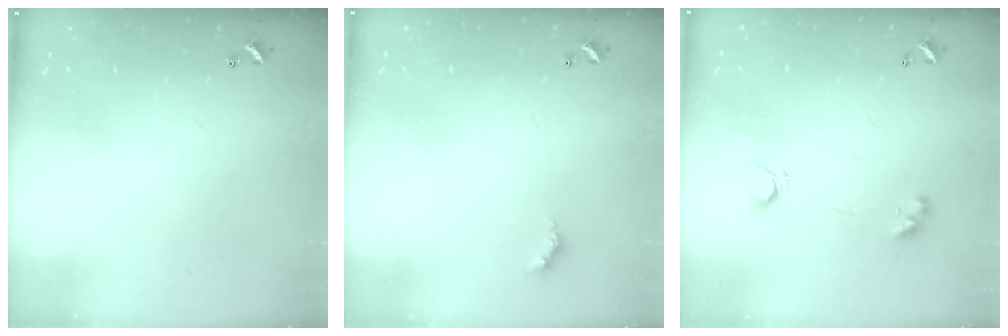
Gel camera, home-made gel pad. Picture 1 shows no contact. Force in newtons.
{"total": 3.4, "press": 3.3, "slide": 0.6}
{"total": 3.1, "press": 3.1, "slide": 0.6}